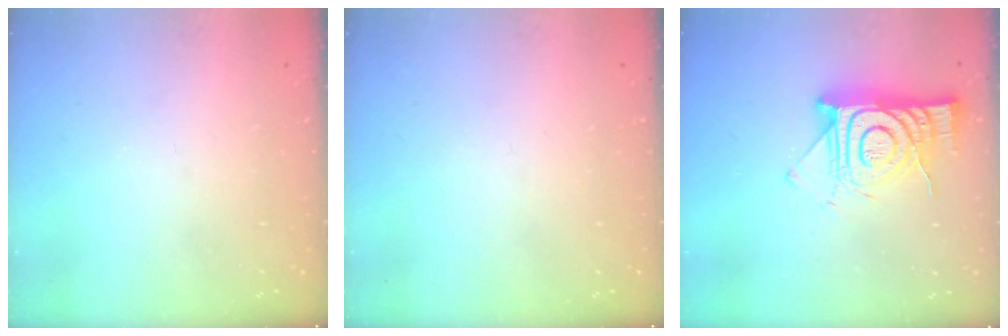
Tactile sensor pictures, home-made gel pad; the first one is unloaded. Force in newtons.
{"total": 0.0}
{"total": 14.7, "press": 14.6, "slide": 1.2}